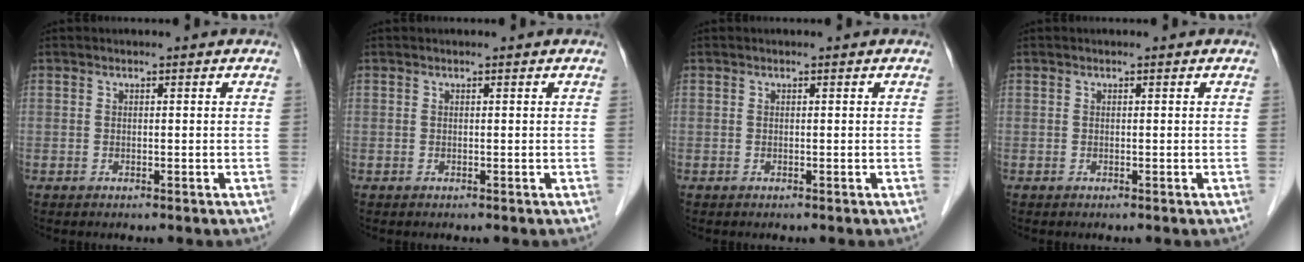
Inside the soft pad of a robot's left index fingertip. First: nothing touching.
{"total": 0.0}
{"total": 0.0}
{"total": 0.0}